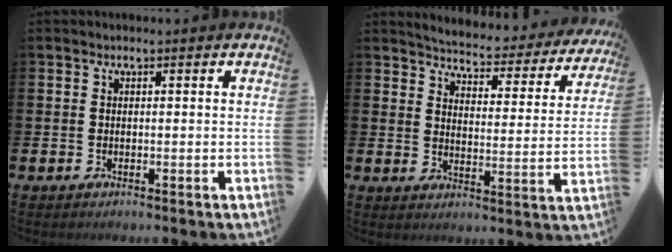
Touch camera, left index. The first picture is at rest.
{"total": 4.5, "force": [4.4, 0.5, 0.7], "torque": [-0.030, -0.044, 0.068]}